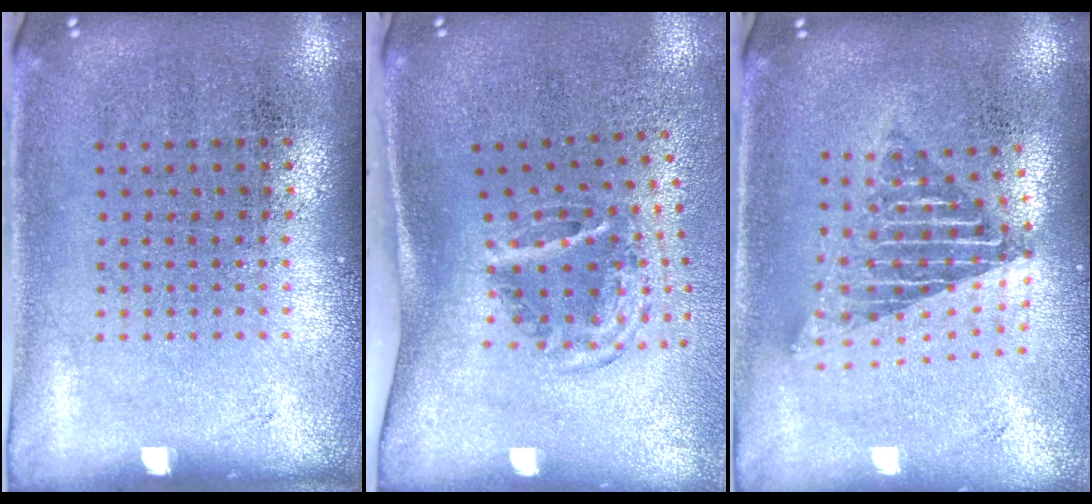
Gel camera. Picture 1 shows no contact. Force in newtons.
{"total": 2.0, "press": 1.2, "slide": 1.6}
{"total": 1.8, "press": 1.5, "slide": 1.1}